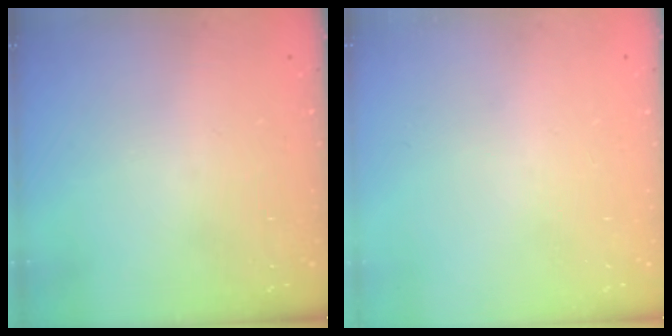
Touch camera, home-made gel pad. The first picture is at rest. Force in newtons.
{"total": 0.0}